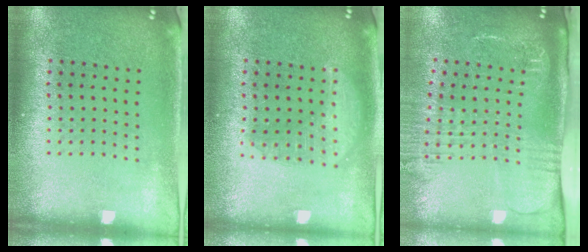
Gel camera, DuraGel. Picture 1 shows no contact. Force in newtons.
{"total": 2.8, "press": 2.8, "slide": 0.3}
{"total": 2.6, "press": 2.0, "slide": 1.7}